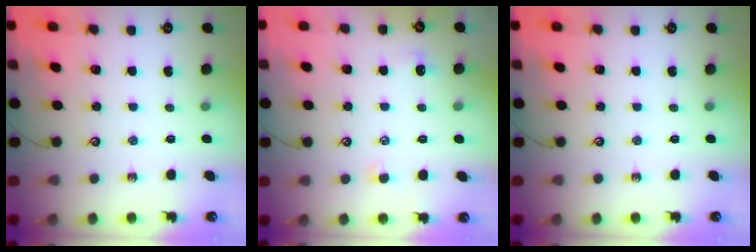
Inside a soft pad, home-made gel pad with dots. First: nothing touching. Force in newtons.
{"total": 0.5, "press": 0.1, "slide": 0.5}
{"total": 0.0}